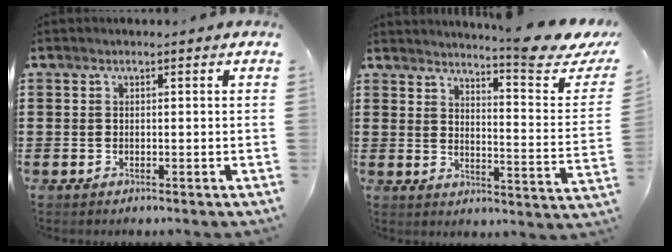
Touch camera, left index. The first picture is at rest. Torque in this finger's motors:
{"motor_torque": [2.14, 0.00, 0.17, 0.11]}